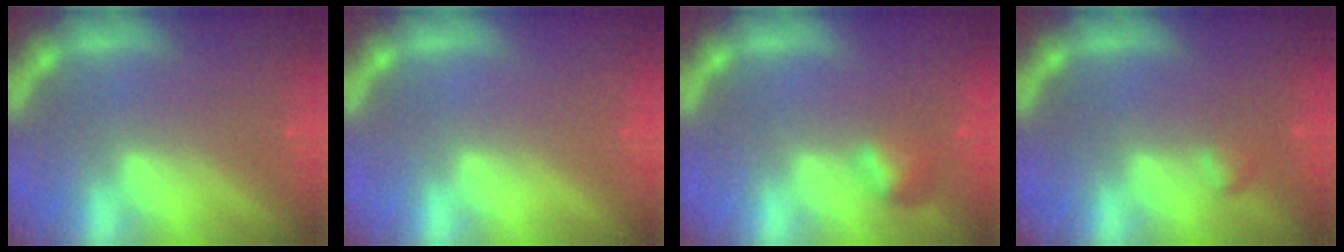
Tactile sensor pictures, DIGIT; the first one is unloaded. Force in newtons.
{"total": 0.0}
{"total": 1.9}
{"total": 0.9}